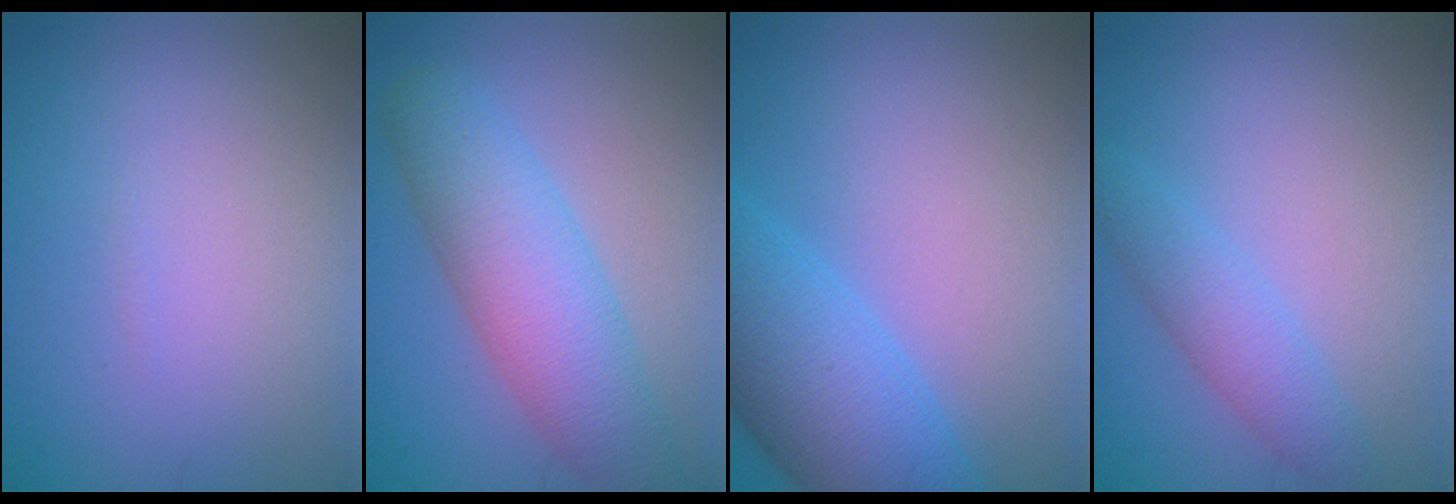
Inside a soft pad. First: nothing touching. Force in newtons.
{"total": 6.7, "press": 6.7, "slide": 0.1}
{"total": 7.7, "press": 7.7, "slide": 0.3}
{"total": 2.8, "press": 2.8, "slide": 0.2}